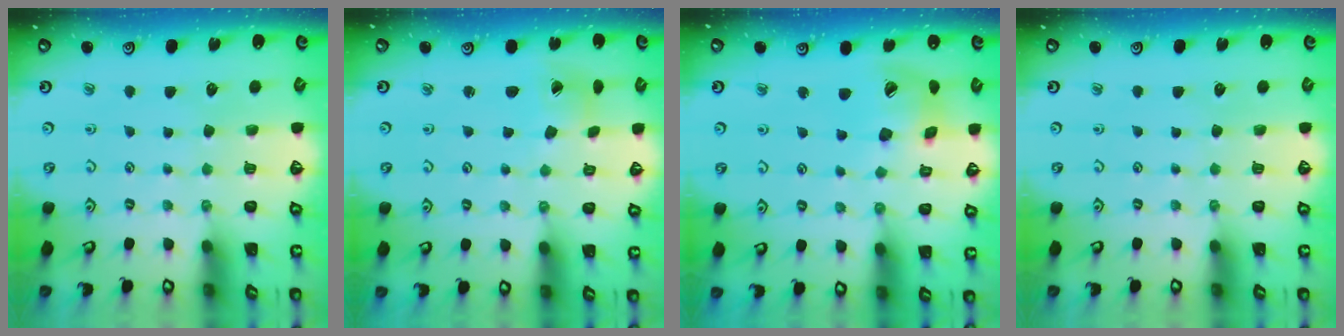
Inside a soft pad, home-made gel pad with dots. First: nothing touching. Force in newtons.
{"total": 2.5, "press": 2.5, "slide": 0.3}
{"total": 14.5, "press": 14.4, "slide": 2.1}
{"total": 0.0}